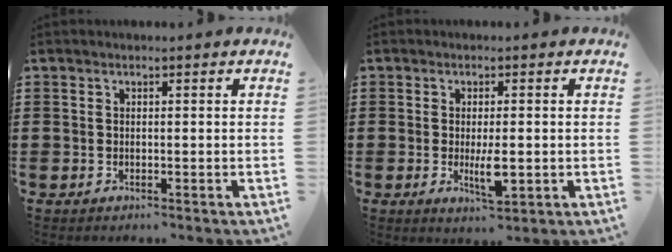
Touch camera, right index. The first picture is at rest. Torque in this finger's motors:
{"motor_torque": [0.20, 0.08, 0.14, 0.04]}